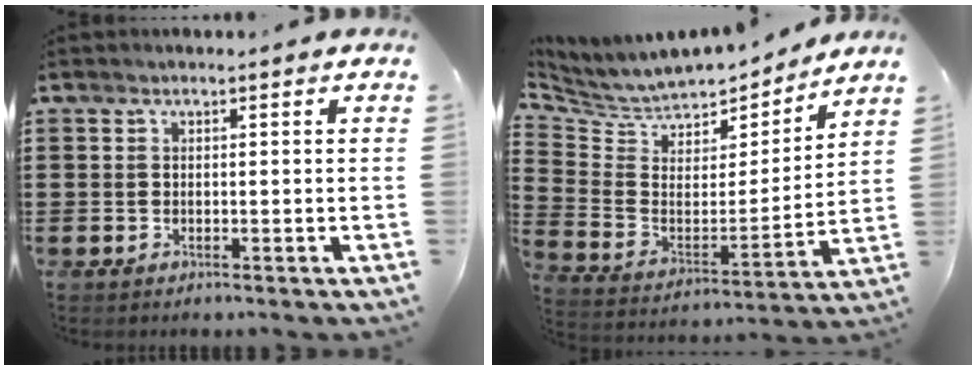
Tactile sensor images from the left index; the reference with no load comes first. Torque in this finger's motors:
{"motor_torque": [2.14, 0.00, 0.15, 0.04]}